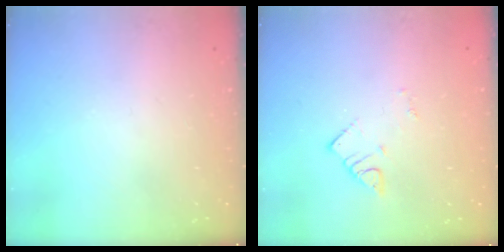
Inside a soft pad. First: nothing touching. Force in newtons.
{"total": 1.9, "press": 1.9, "slide": 0.2}